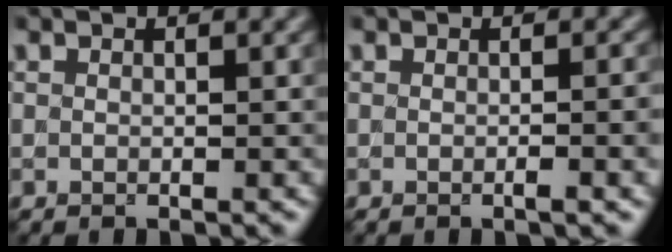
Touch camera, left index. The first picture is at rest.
{"total": 2.5, "force": [-0.3, 0.8, 2.3], "torque": [-0.023, 0.002, -0.008]}